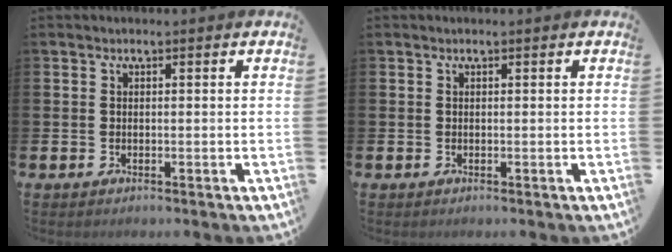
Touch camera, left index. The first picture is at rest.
{"total": 0.0}